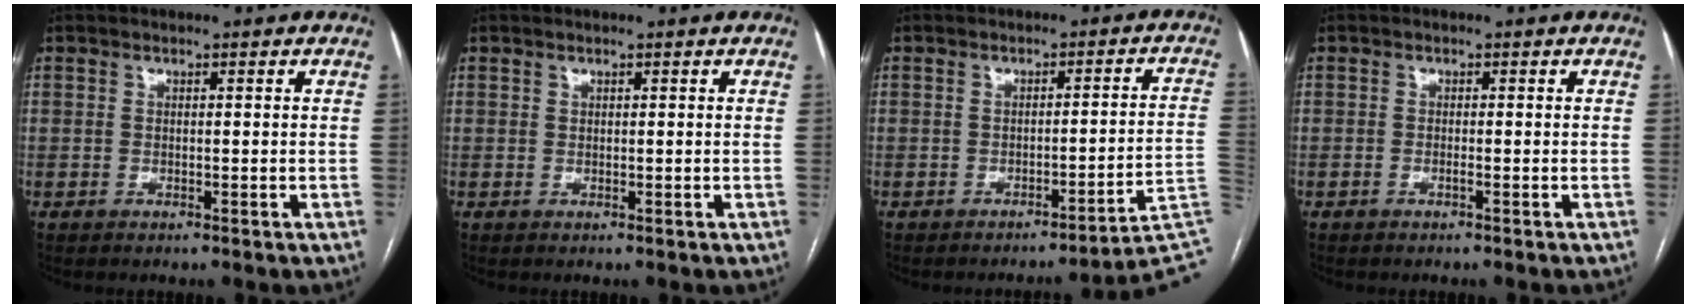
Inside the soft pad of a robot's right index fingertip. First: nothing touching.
{"total": 0.0}
{"total": 7.5, "force": [-5.2, -1.1, 5.3], "torque": [-0.042, 0.029, -0.058]}
{"total": 0.5, "force": [-0.4, -0.1, 0.4], "torque": [-0.009, 0.000, -0.007]}